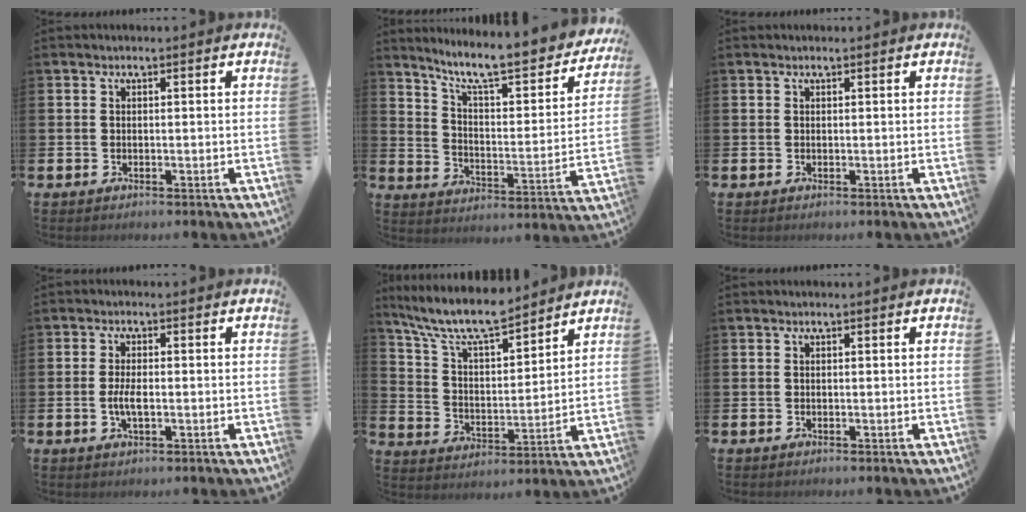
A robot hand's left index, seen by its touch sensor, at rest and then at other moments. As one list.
[{"total": 9.7, "force": [8.4, 1.8, 4.6], "torque": [-0.105, -0.065, 0.136]}, {"total": 0.0}, {"total": 3.0, "force": [-0.6, 1.1, 2.8], "torque": [-0.048, -0.001, -0.011]}, {"total": 9.5, "force": [8.5, 1.9, 3.6], "torque": [-0.109, -0.046, 0.153]}, {"total": 0.0}]